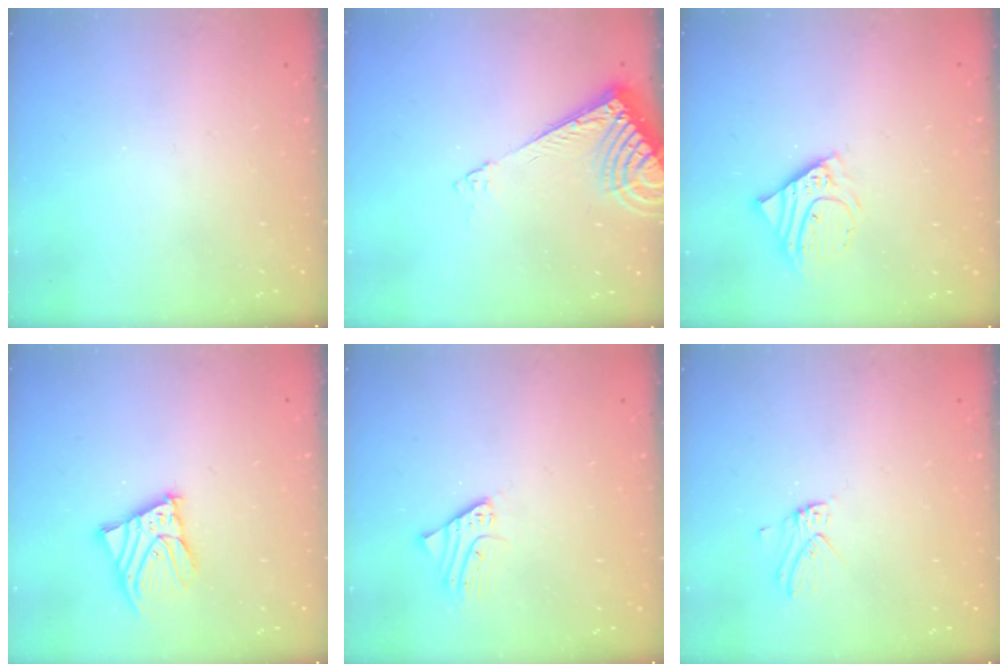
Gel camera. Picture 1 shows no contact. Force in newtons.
{"total": 8.4, "press": 8.3, "slide": 0.9}
{"total": 7.0, "press": 6.9, "slide": 1.0}
{"total": 8.3, "press": 8.2, "slide": 1.0}
{"total": 2.3, "press": 2.3, "slide": 0.1}
{"total": 3.0, "press": 3.0, "slide": 0.3}